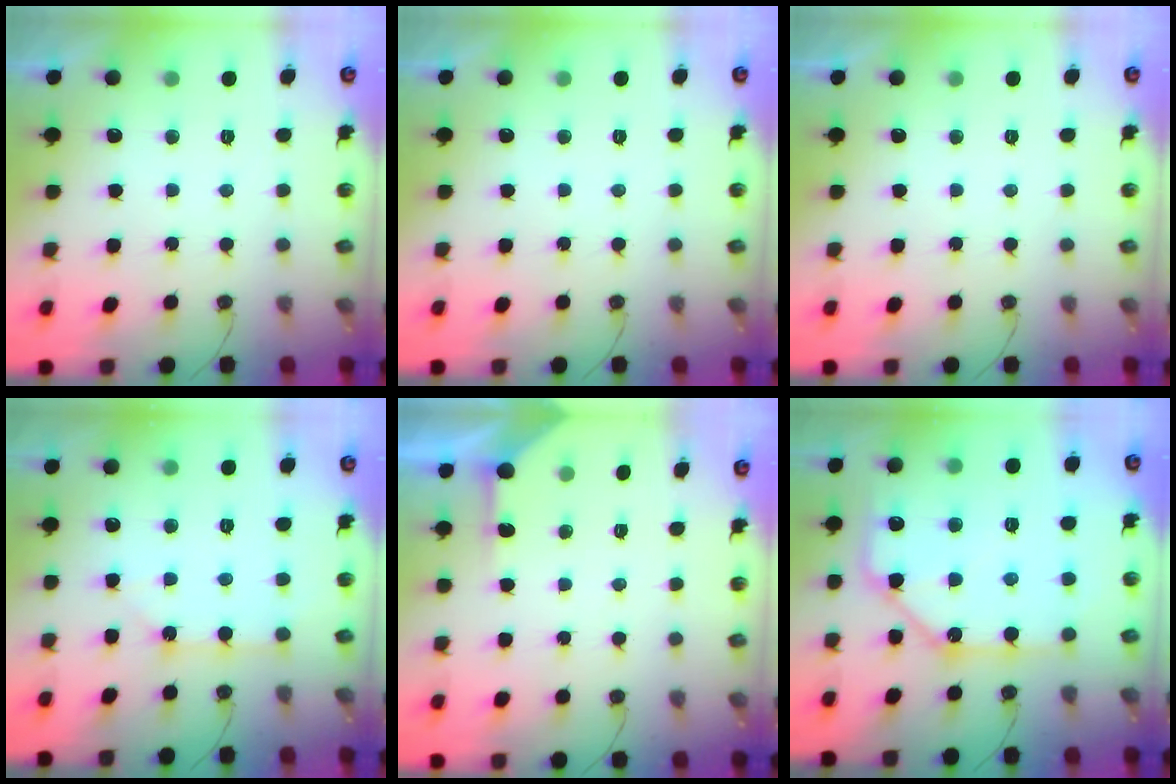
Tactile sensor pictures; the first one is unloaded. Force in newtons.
{"total": 0.0}
{"total": 0.0}
{"total": 3.2, "press": 3.2, "slide": 0.2}
{"total": 2.3, "press": 2.2, "slide": 0.3}
{"total": 13.3, "press": 13.2, "slide": 1.5}